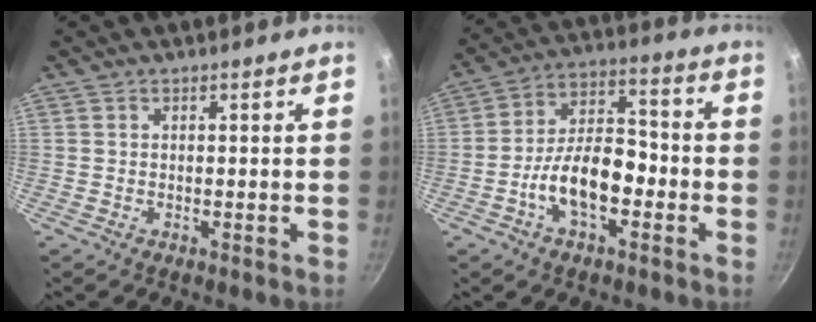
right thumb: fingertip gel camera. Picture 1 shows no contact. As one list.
[{"total": 12.7, "force": [-4.3, 6.8, 9.8], "torque": [-0.140, 0.052, -0.082]}]